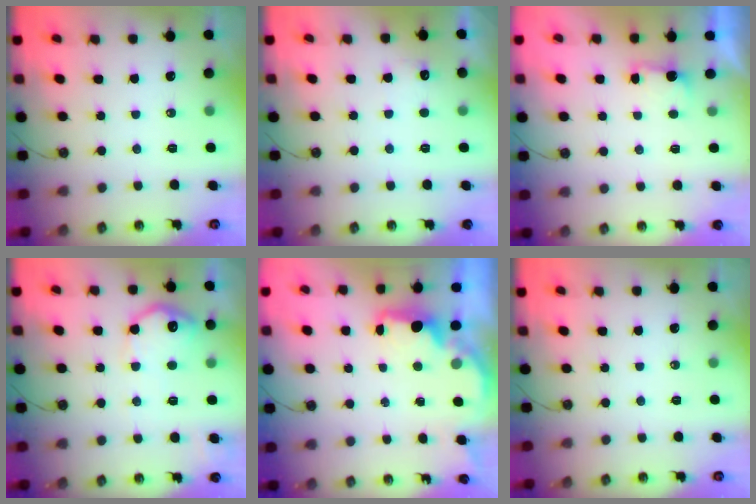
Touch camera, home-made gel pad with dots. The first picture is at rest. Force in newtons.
{"total": 5.5, "press": 5.3, "slide": 1.4}
{"total": 2.1, "press": 1.9, "slide": 0.9}
{"total": 12.2, "press": 12.2, "slide": 0.4}
{"total": 2.5, "press": 2.3, "slide": 0.8}
{"total": 0.0}